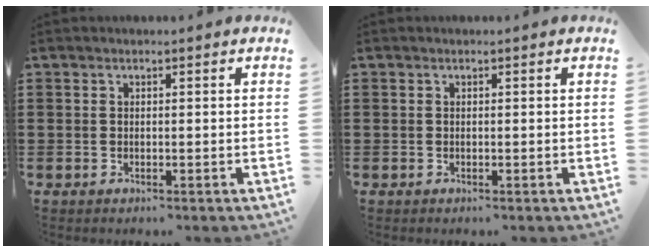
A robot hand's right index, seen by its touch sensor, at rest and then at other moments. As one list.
[{"total": 0.0}]